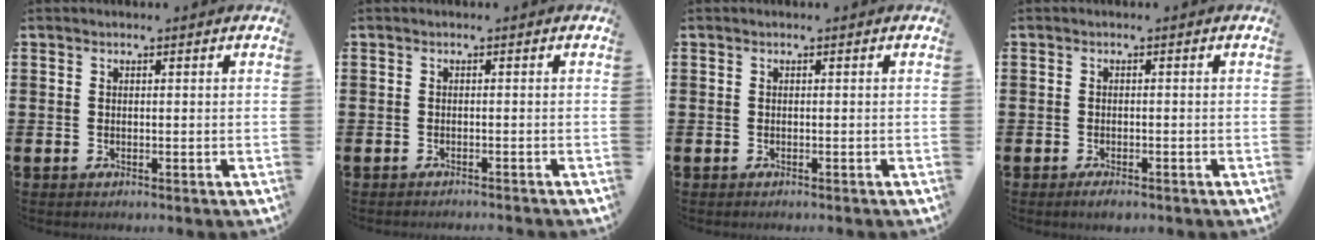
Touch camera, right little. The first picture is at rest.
{"total": 0.7, "force": [-0.6, -0.1, 0.0], "torque": [0.001, -0.001, -0.014]}
{"total": 0.0}
{"total": 1.1, "force": [-0.9, 0.3, 0.7], "torque": [-0.006, -0.004, -0.019]}